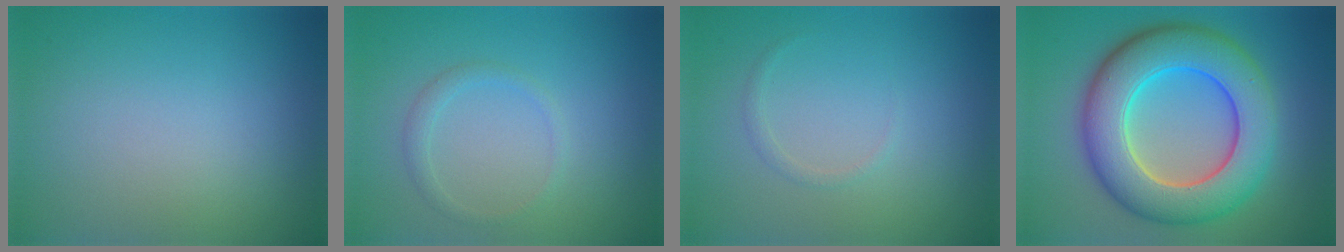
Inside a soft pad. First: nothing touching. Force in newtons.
{"total": 1.2, "press": 1.1, "slide": 0.1}
{"total": 0.7, "press": 0.7, "slide": 0.1}
{"total": 10.8, "press": 10.8, "slide": 0.6}